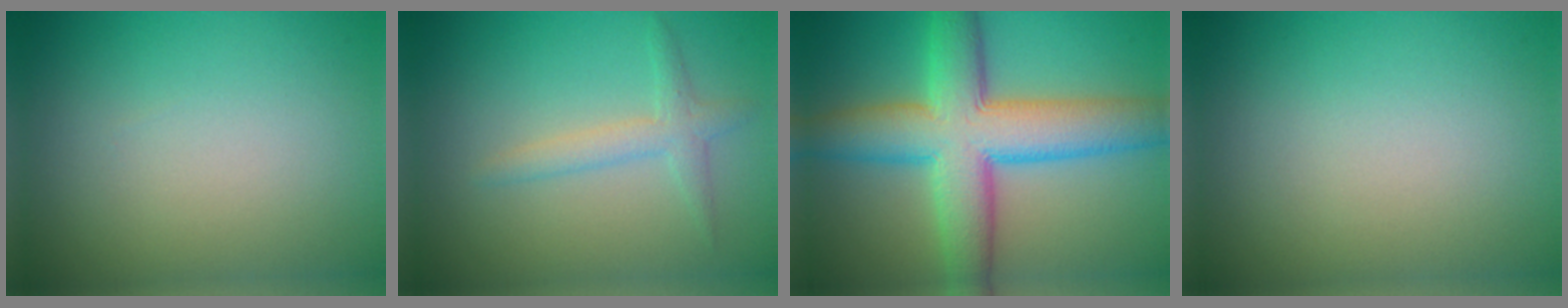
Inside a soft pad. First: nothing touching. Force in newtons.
{"total": 2.0, "press": 2.0, "slide": 0.1}
{"total": 9.7, "press": 9.7, "slide": 0.1}
{"total": 0.0}